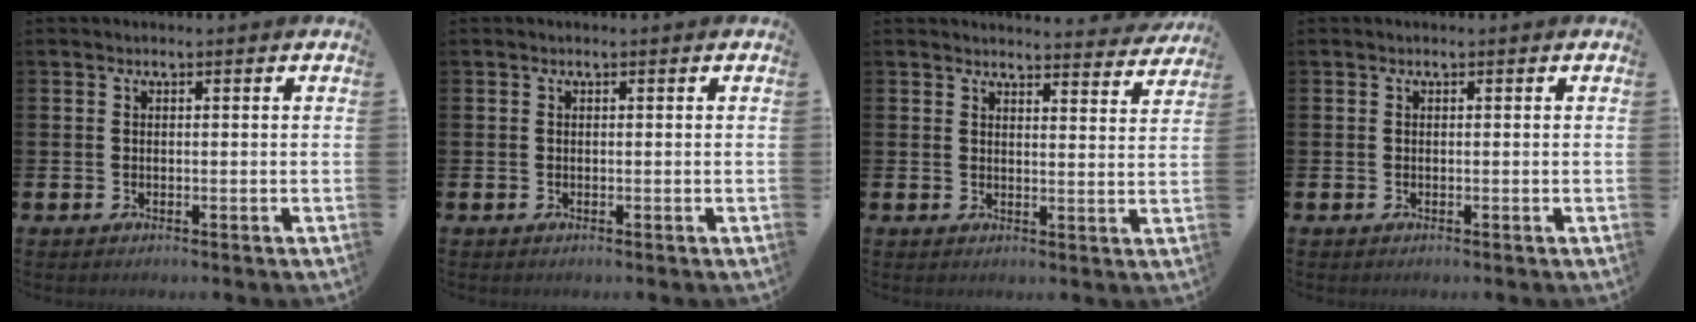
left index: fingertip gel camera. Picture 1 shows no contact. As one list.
[{"total": 0.0}, {"total": 3.8, "force": [3.8, 0.0, 0.1], "torque": [0.010, -0.034, 0.064]}, {"total": 0.0}]